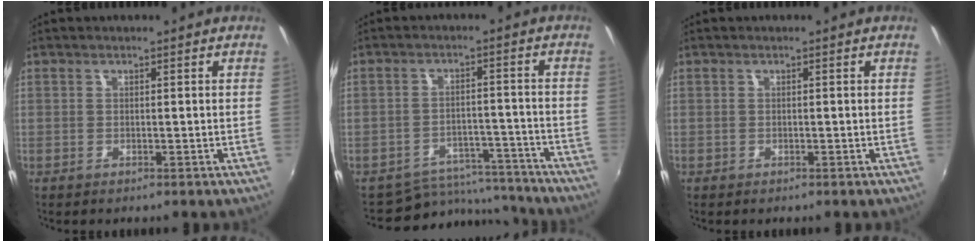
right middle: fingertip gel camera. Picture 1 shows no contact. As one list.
[{"total": 11.3, "force": [-10.6, 3.7, 0.9], "torque": [-0.026, 0.028, -0.142]}, {"total": 0.5, "force": [-0.3, 0.4, 0.0], "torque": [-0.001, -0.003, -0.005]}]